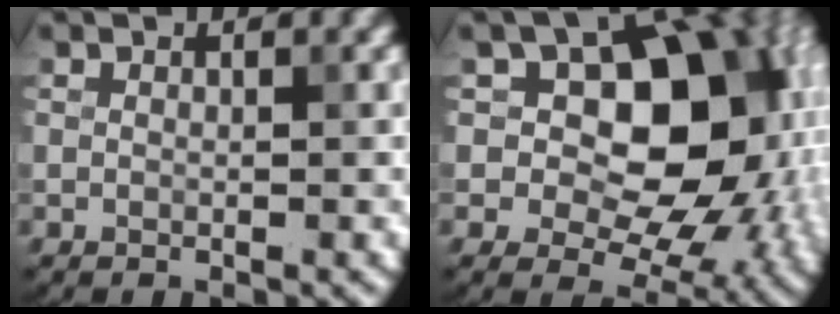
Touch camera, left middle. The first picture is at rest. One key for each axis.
{"total": 15.8, "fx": 3.1, "fy": 10.8, "fz": 11.1, "tx": -0.093, "ty": 0.044, "tz": 0.041}